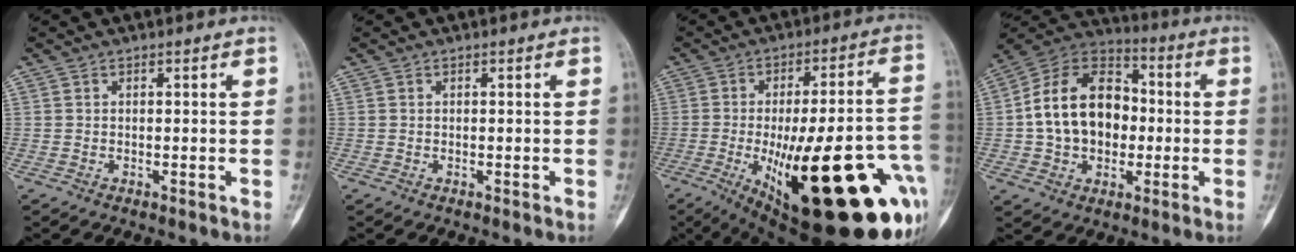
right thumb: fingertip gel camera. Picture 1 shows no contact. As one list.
[{"total": 0.0}, {"total": 35.5, "force": [-9.9, 11.2, 32.2], "torque": [-0.389, 0.007, -0.123]}, {"total": 18.3, "force": [-0.4, 13.2, 12.6], "torque": [-0.183, 0.033, -0.011]}]